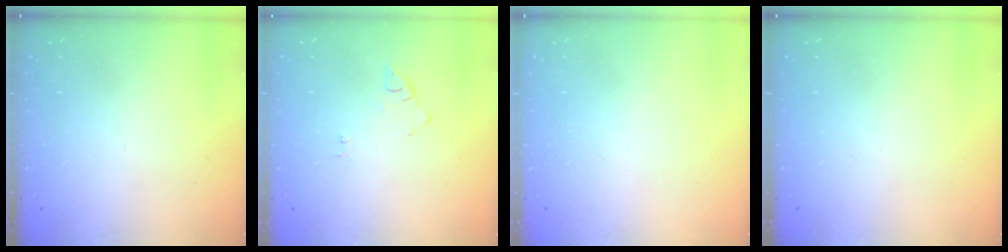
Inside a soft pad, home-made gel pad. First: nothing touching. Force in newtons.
{"total": 4.2, "press": 4.2, "slide": 0.4}
{"total": 1.5, "press": 1.5, "slide": 0.1}
{"total": 0.0}